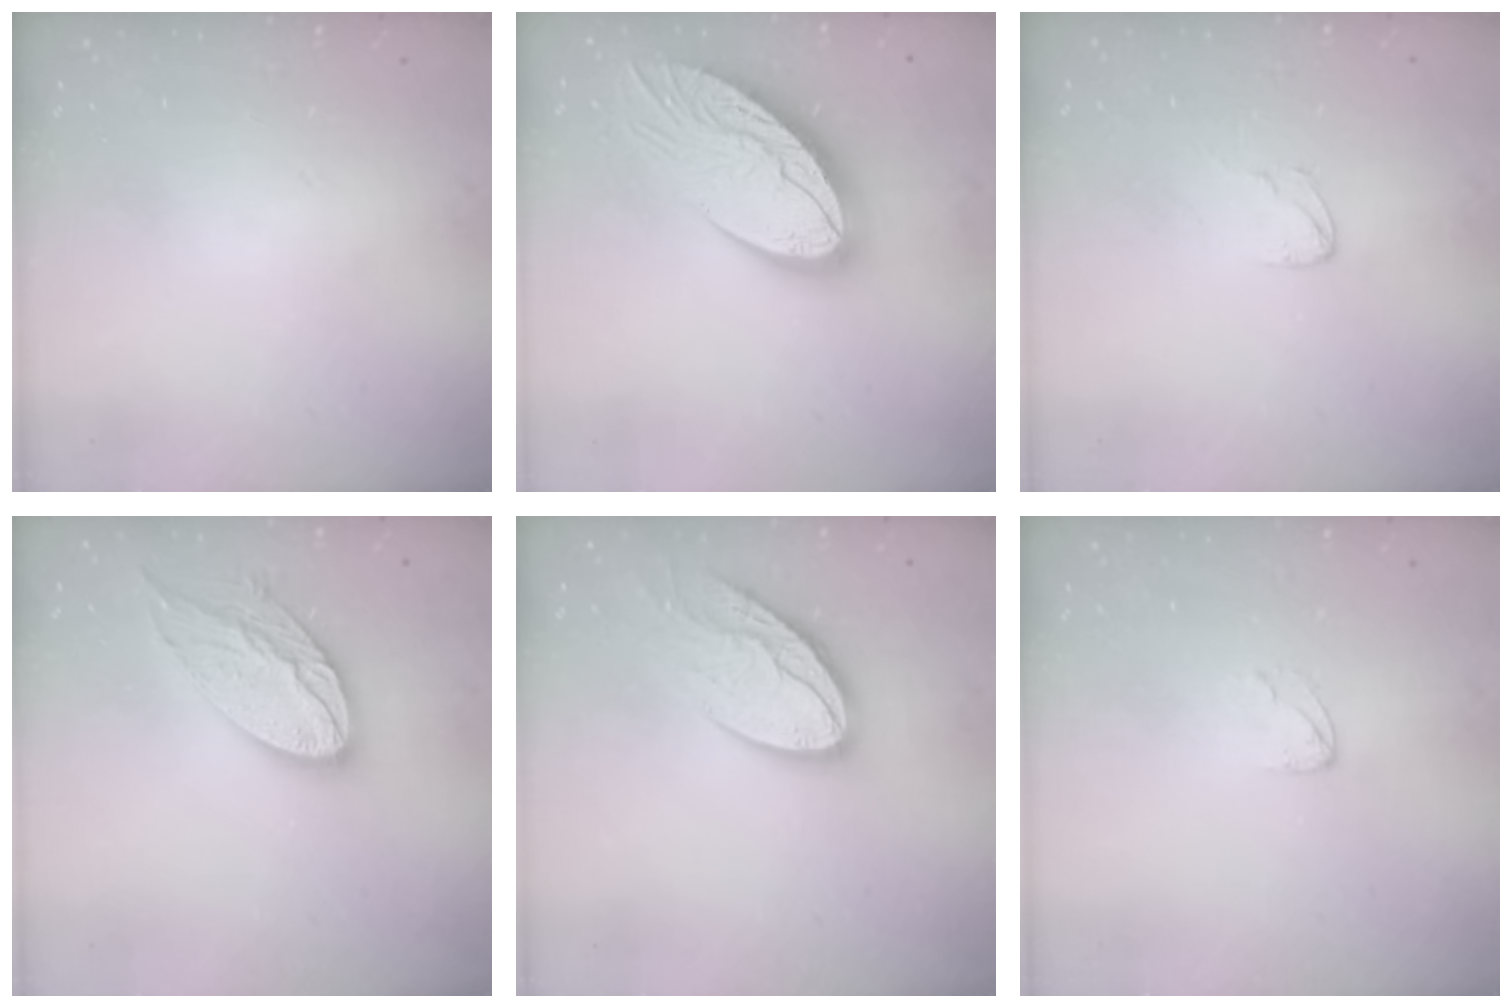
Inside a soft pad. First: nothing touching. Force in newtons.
{"total": 17.9, "press": 17.8, "slide": 1.7}
{"total": 2.5, "press": 2.5, "slide": 0.2}
{"total": 15.3, "press": 15.3, "slide": 1.1}
{"total": 15.6, "press": 15.5, "slide": 1.7}
{"total": 3.5, "press": 3.5, "slide": 0.3}